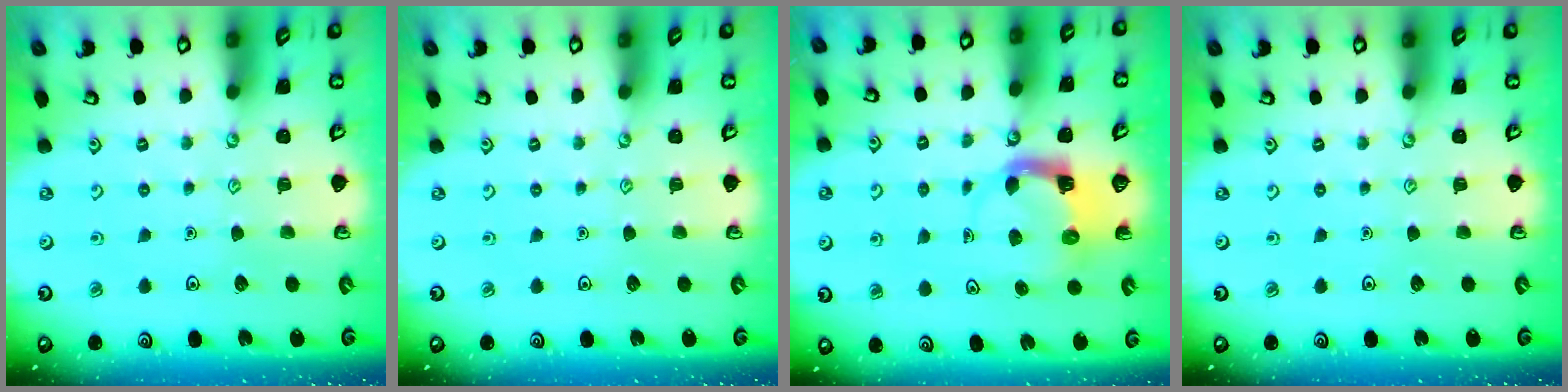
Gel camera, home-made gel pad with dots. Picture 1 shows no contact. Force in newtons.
{"total": 0.0}
{"total": 3.8, "press": 3.8, "slide": 0.2}
{"total": 0.0}